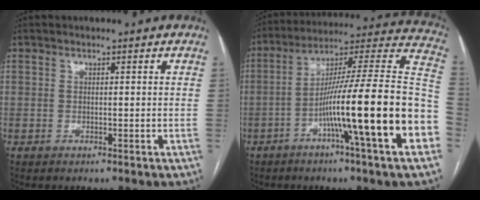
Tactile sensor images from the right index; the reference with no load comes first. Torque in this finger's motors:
{"motor_torque": [2.14, 0.00, 1.05, 0.21]}